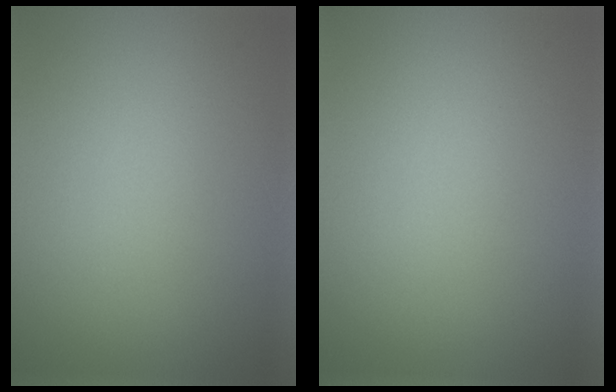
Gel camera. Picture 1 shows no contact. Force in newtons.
{"total": 0.0}